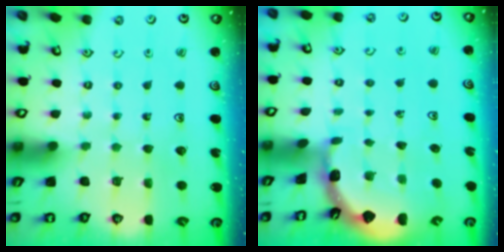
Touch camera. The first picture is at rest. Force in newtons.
{"total": 1.6, "press": 1.6, "slide": 0.1}